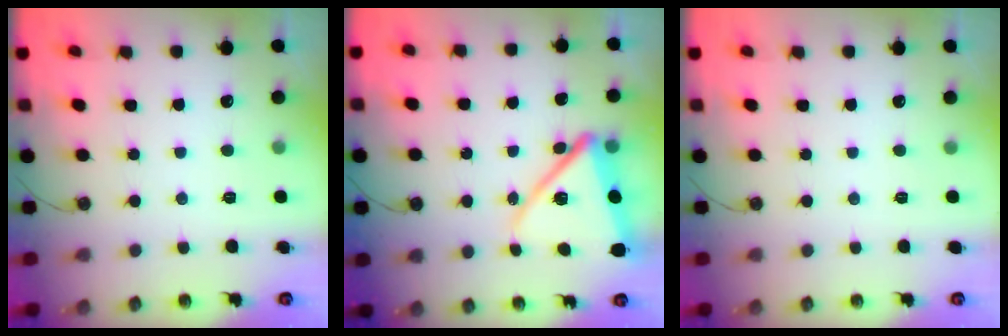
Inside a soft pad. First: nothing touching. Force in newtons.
{"total": 15.5, "press": 15.4, "slide": 1.5}
{"total": 0.0}